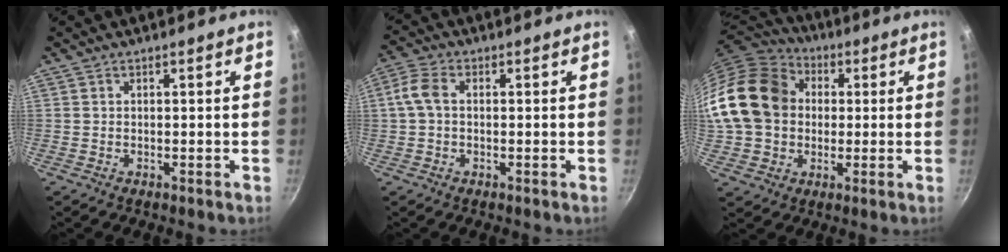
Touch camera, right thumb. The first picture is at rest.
{"total": 4.9, "force": [0.3, 3.3, 3.7], "torque": [-0.081, 0.016, -0.004]}
{"total": 19.4, "force": [2.3, 15.9, 11.0], "torque": [-0.193, 0.034, 0.035]}